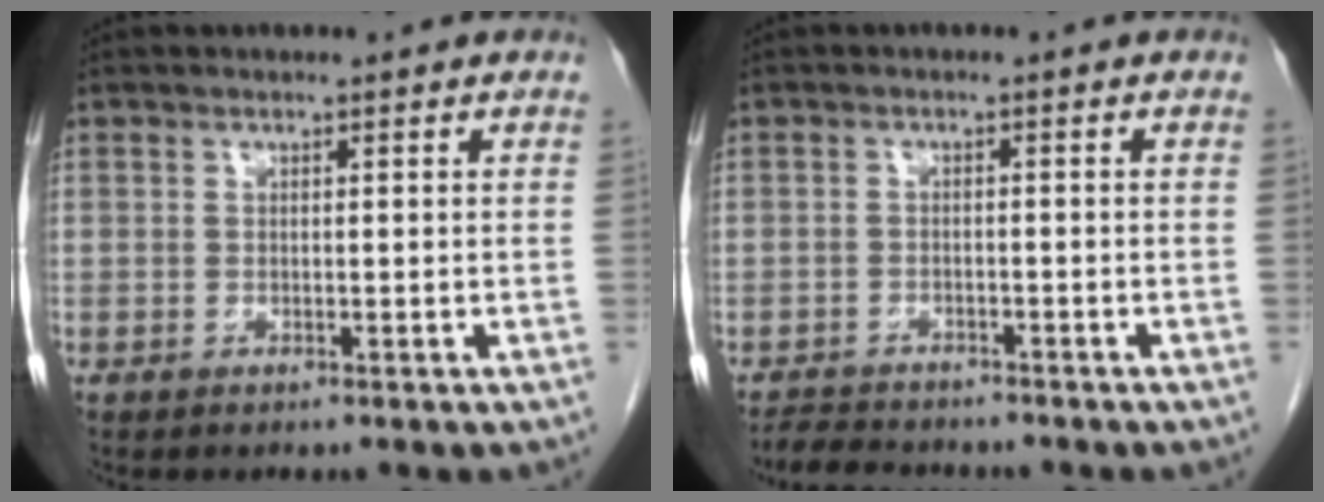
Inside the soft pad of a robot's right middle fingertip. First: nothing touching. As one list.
[{"total": 4.5, "force": [-4.2, 1.4, 0.9], "torque": [-0.020, -0.013, -0.069]}]